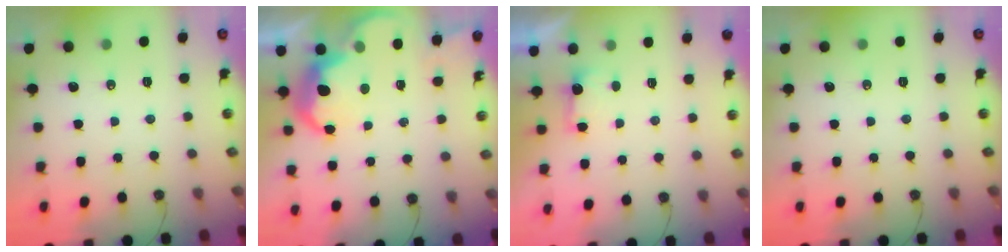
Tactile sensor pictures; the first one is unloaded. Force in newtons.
{"total": 8.6, "press": 8.5, "slide": 0.6}
{"total": 2.3, "press": 2.2, "slide": 0.8}
{"total": 0.0}